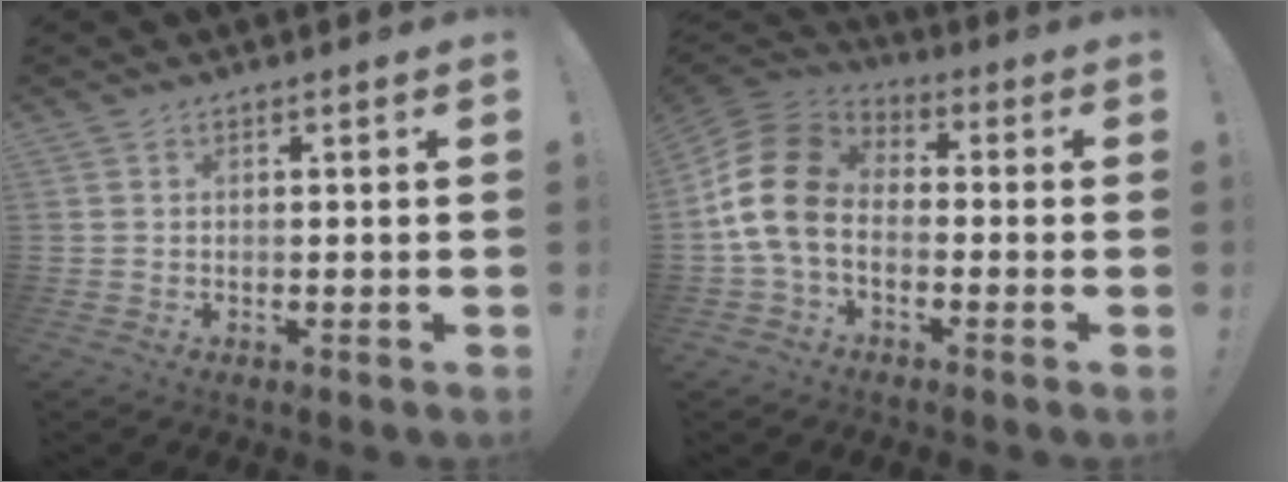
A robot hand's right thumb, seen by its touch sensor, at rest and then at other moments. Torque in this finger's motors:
{"motor_torque": [1.13, 1.72, 0.94, 0.07, 0.54]}